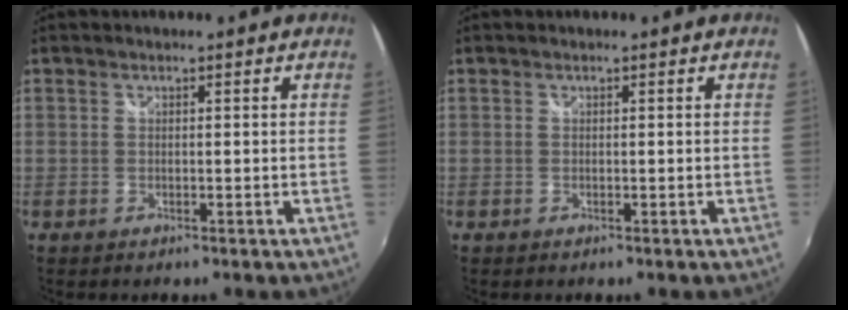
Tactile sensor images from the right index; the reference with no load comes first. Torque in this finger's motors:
{"motor_torque": [-0.09, 0.07, 0.01, 0.00]}